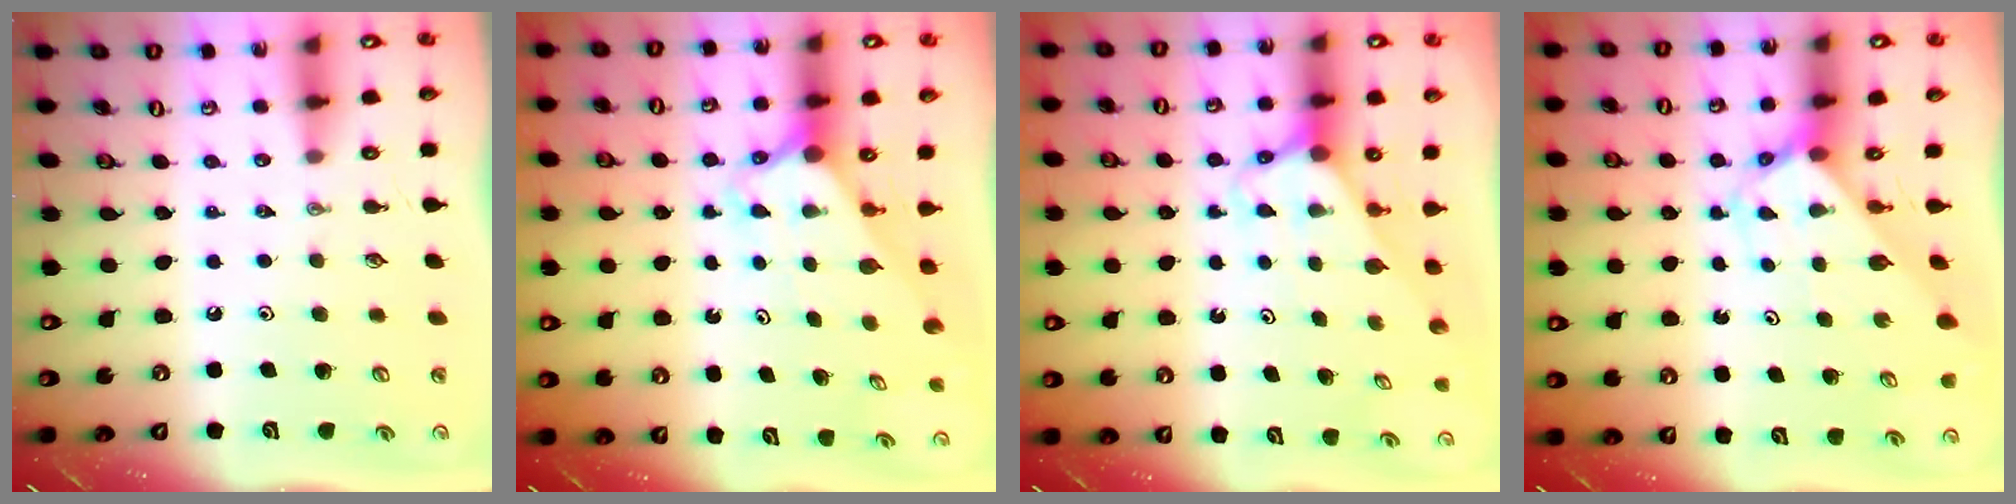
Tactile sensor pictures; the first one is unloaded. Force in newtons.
{"total": 2.6, "press": 2.6, "slide": 0.2}
{"total": 2.6, "press": 2.6, "slide": 0.1}
{"total": 2.9, "press": 2.9, "slide": 0.2}